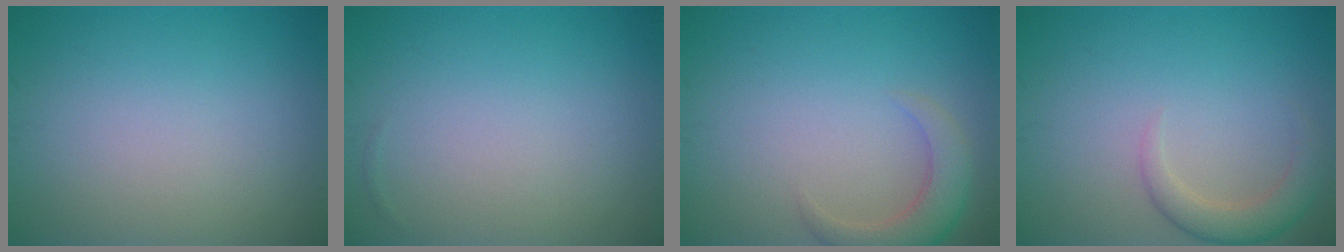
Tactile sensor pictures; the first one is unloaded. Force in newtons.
{"total": 0.0}
{"total": 3.5, "press": 3.5, "slide": 0.4}
{"total": 2.8, "press": 2.7, "slide": 0.2}